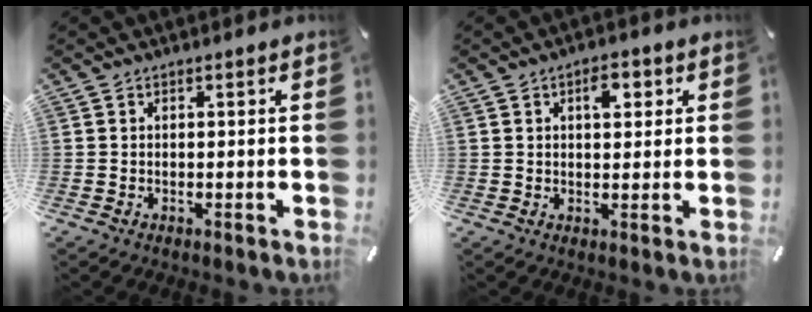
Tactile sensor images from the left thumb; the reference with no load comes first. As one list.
[{"total": 4.5, "force": [1.5, 2.7, 3.3], "torque": [-0.031, -0.008, 0.015]}]